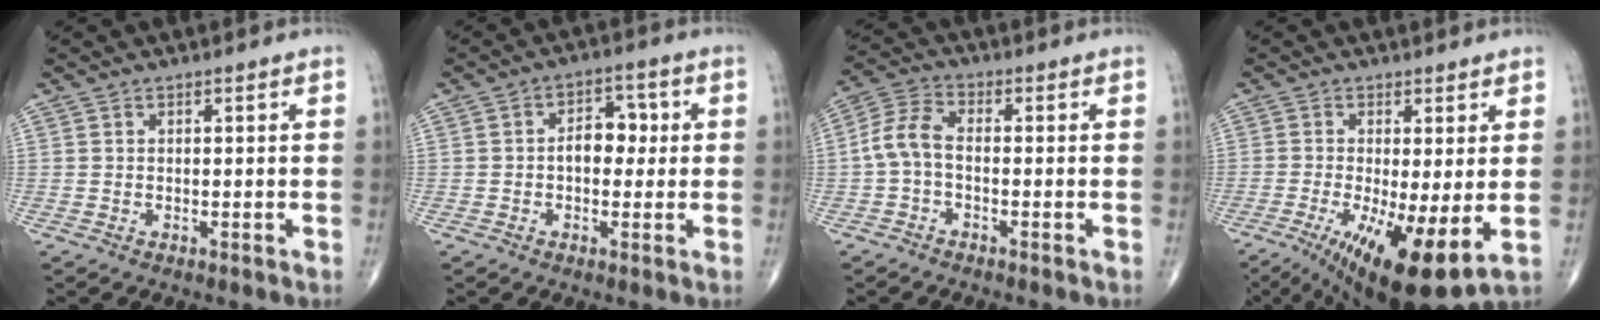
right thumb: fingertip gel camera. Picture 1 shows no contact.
{"total": 6.0, "force": [0.1, 4.0, 4.5], "torque": [-0.040, 0.016, -0.005]}
{"total": 6.0, "force": [-1.1, 3.2, 4.9], "torque": [-0.107, 0.022, -0.034]}
{"total": 14.2, "force": [-3.6, 3.8, 13.2], "torque": [-0.224, -0.024, -0.046]}